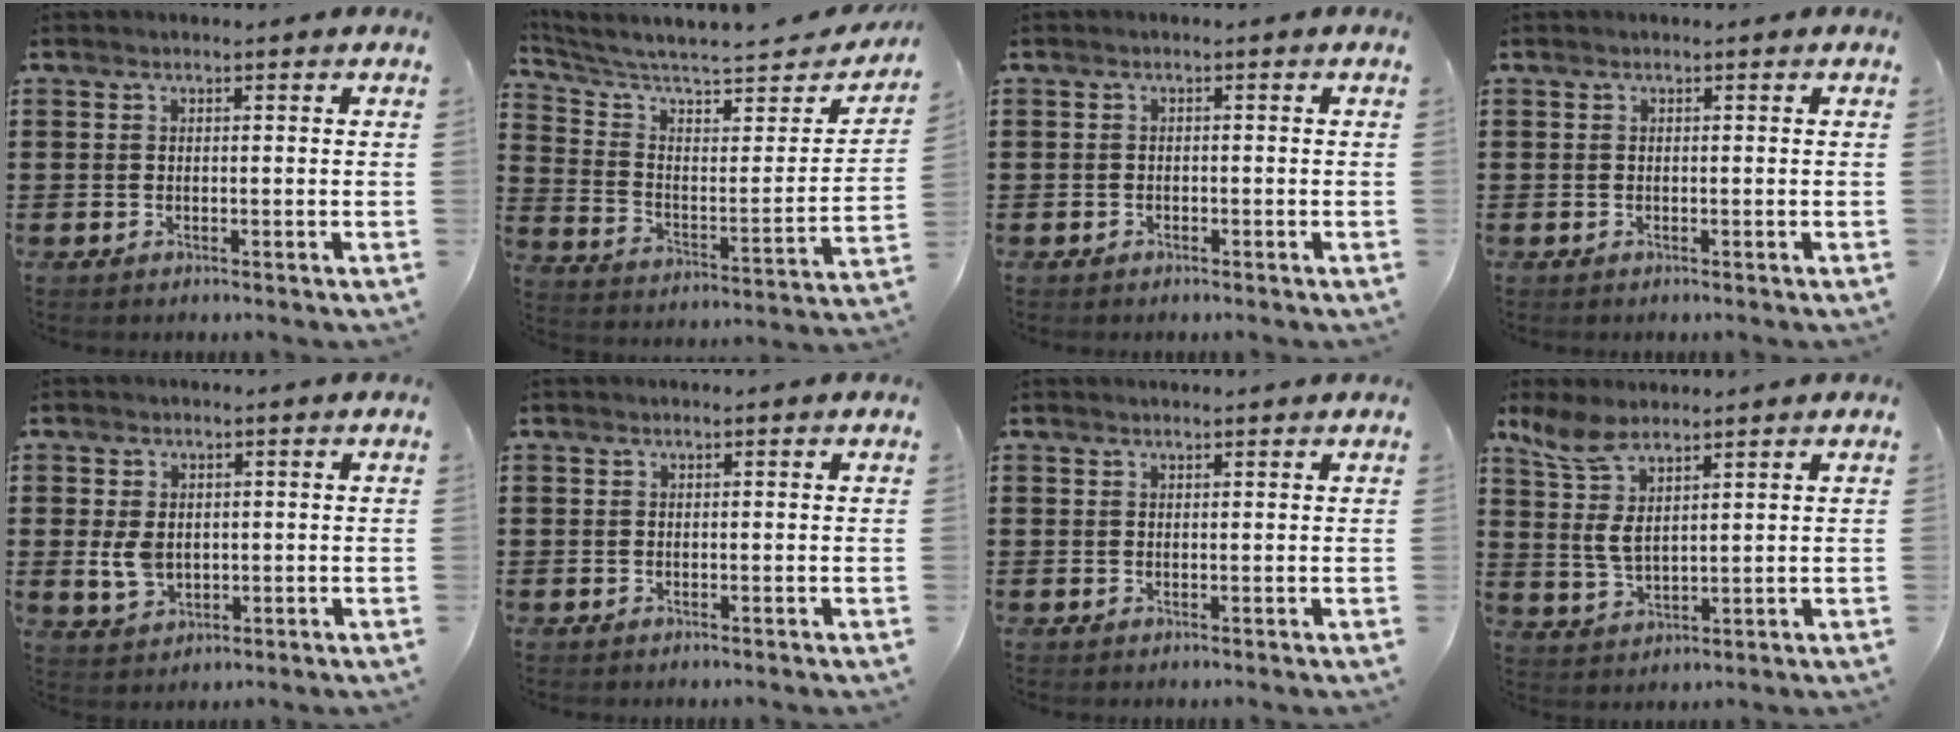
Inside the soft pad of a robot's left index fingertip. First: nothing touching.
{"total": 4.8, "force": [4.1, 0.9, 2.4], "torque": [-0.073, -0.040, 0.063]}
{"total": 0.7, "force": [-0.6, 0.3, -0.1], "torque": [-0.003, 0.004, -0.015]}
{"total": 0.0}
{"total": 4.2, "force": [0.1, 3.0, 2.8], "torque": [-0.074, 0.005, -0.002]}
{"total": 0.0}
{"total": 0.5, "force": [0.5, 0.0, 0.1], "torque": [-0.003, 0.000, 0.010]}
{"total": 6.5, "force": [3.7, 2.8, 4.6], "torque": [-0.125, -0.009, 0.060]}